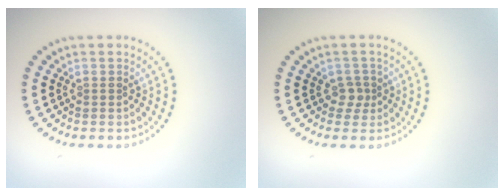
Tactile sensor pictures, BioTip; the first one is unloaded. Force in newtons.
{"total": 1.4, "press": 1.1, "slide": 1.0}